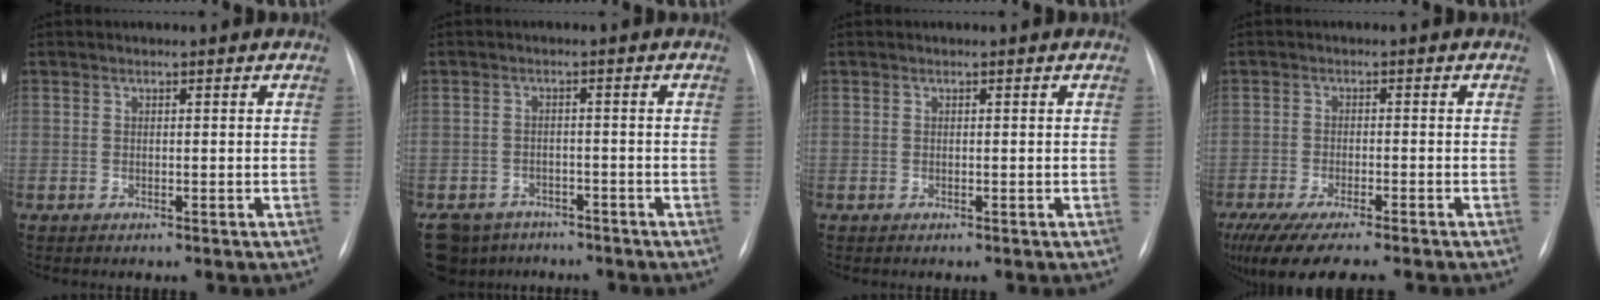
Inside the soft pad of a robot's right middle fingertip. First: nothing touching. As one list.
[{"total": 9.0, "force": [-7.2, 5.0, 2.0], "torque": [-0.040, -0.003, -0.103]}, {"total": 0.0}, {"total": 11.8, "force": [-9.5, 1.7, 6.8], "torque": [-0.109, -0.019, -0.148]}]